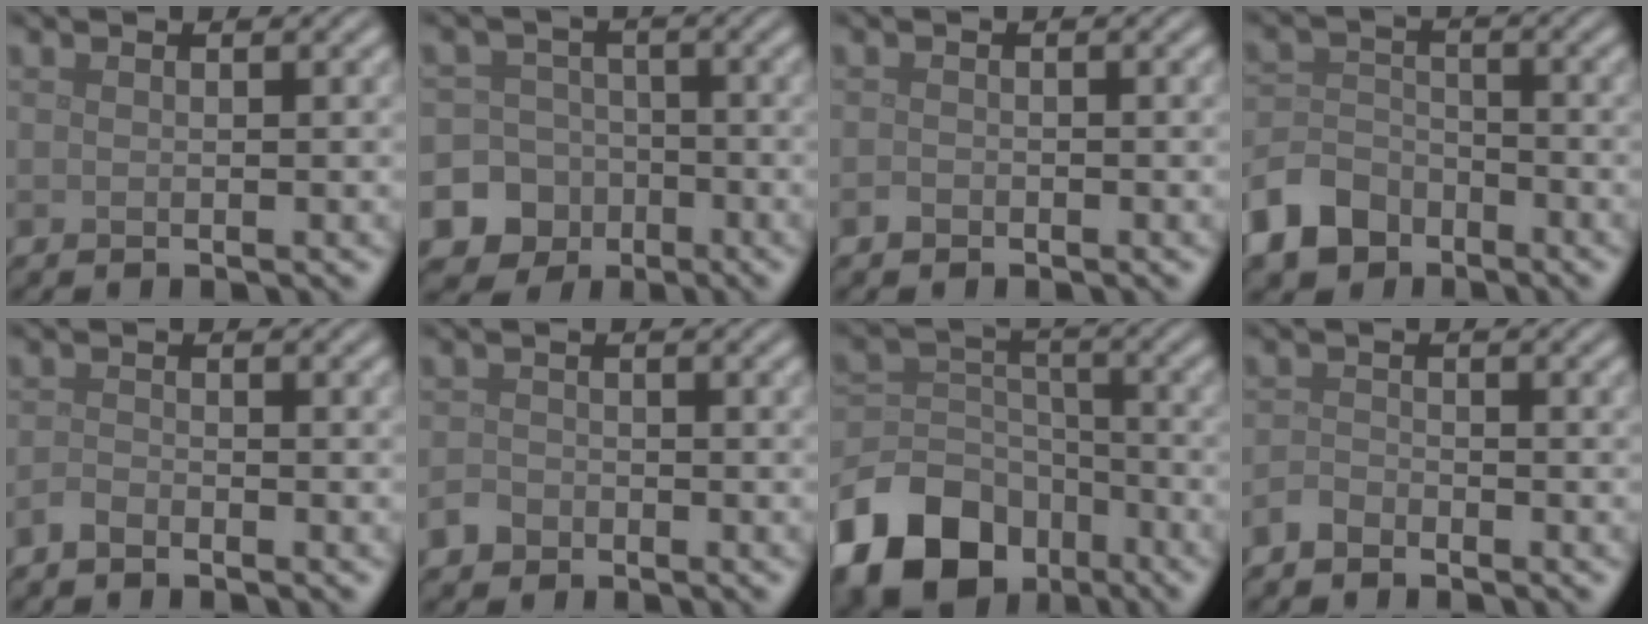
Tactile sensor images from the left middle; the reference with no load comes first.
{"total": 9.8, "force": [-4.5, 8.6, 1.1], "torque": [-0.013, -0.028, -0.095]}
{"total": 0.6, "force": [-0.4, 0.4, 0.1], "torque": [-0.002, -0.003, -0.008]}
{"total": 5.5, "force": [-3.8, 3.6, 1.8], "torque": [-0.036, -0.002, -0.086]}
{"total": 1.1, "force": [-0.9, 0.4, 0.4], "torque": [-0.009, 0.001, -0.022]}
{"total": 1.4, "force": [-1.0, 1.0, 0.3], "torque": [0.000, 0.003, -0.022]}
{"total": 11.5, "force": [-7.0, 7.8, 4.7], "torque": [-0.102, -0.006, -0.136]}
{"total": 1.4, "force": [-1.2, 0.6, 0.4], "torque": [-0.005, 0.004, -0.029]}